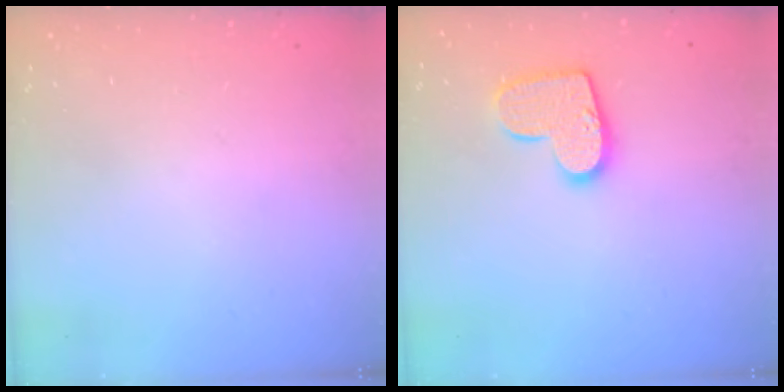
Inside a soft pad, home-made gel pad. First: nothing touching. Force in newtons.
{"total": 12.9, "press": 12.9, "slide": 0.8}